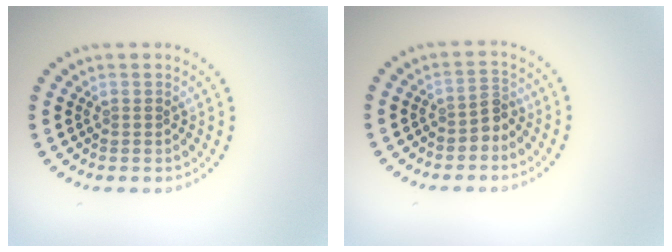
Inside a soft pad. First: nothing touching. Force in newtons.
{"total": 1.5, "press": 1.2, "slide": 1.0}